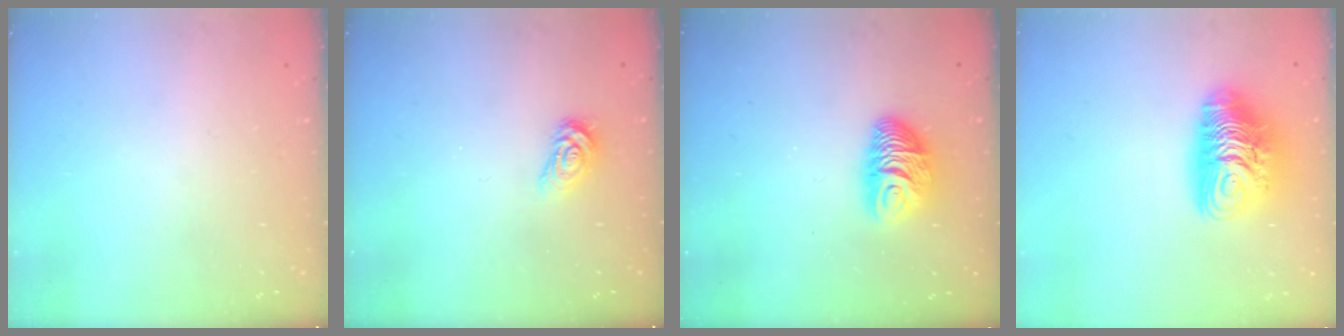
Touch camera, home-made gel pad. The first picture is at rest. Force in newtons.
{"total": 4.5, "press": 4.5, "slide": 0.5}
{"total": 9.0, "press": 9.0, "slide": 0.5}
{"total": 13.9, "press": 13.9, "slide": 1.2}